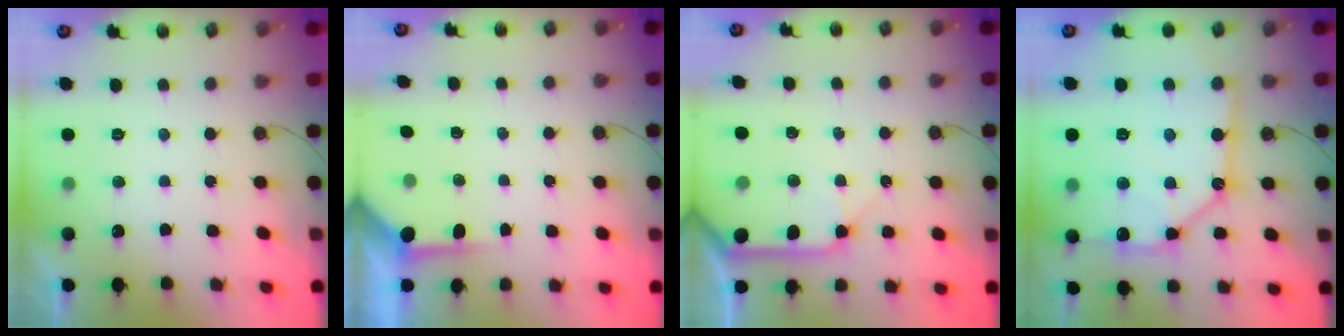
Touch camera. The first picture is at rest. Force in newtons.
{"total": 3.6, "press": 3.6, "slide": 0.5}
{"total": 11.8, "press": 11.7, "slide": 1.6}
{"total": 18.6, "press": 18.5, "slide": 2.3}